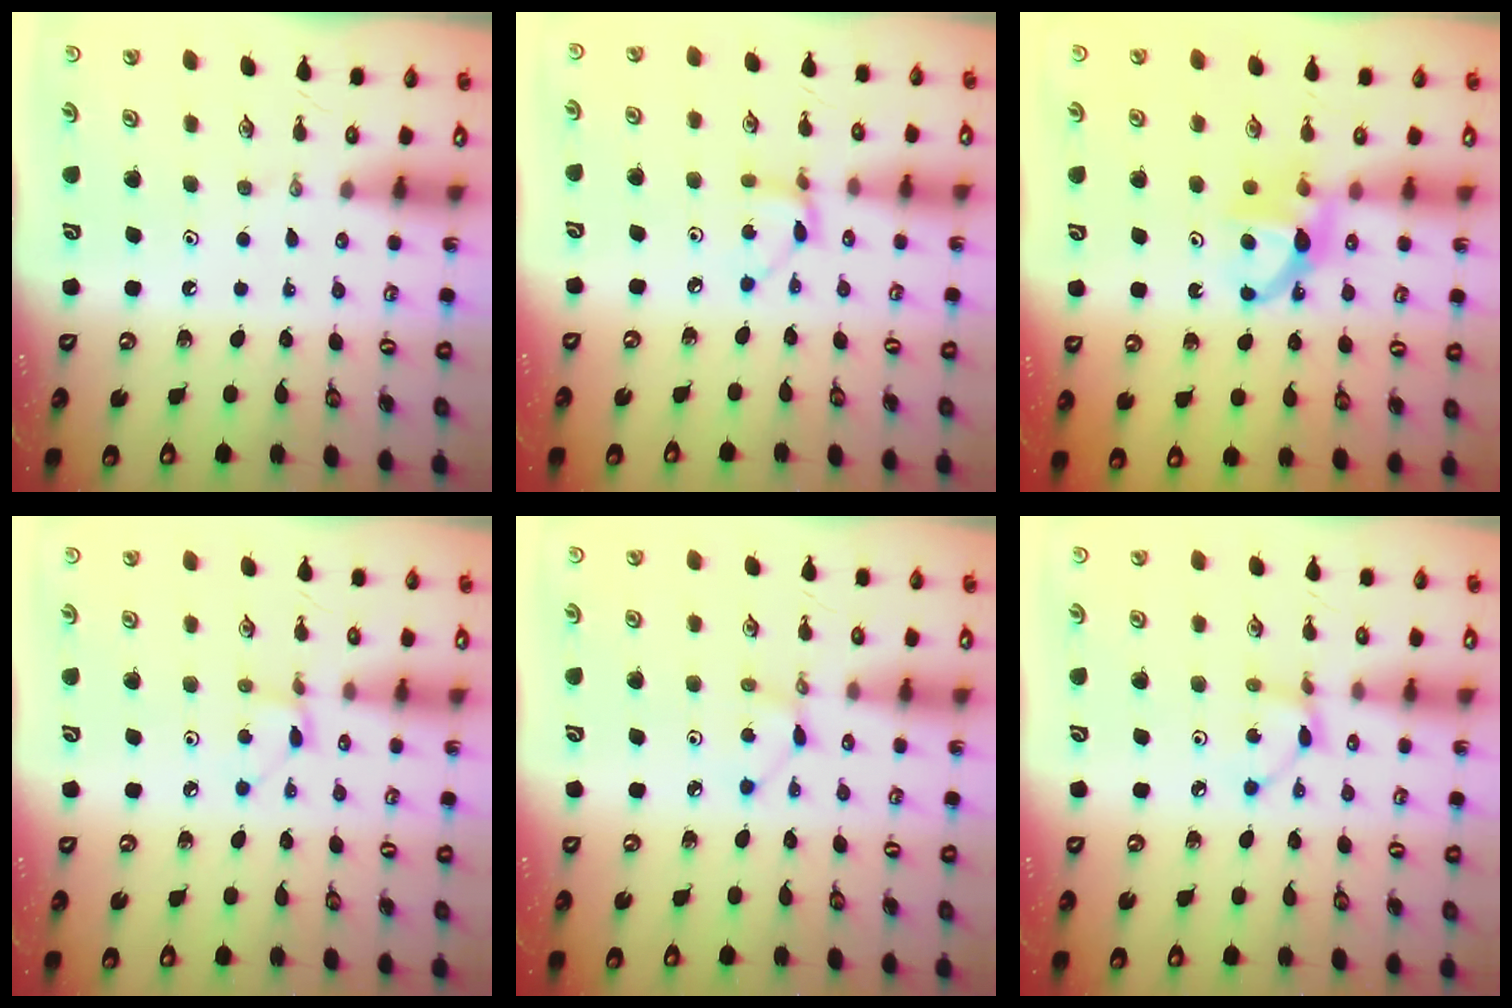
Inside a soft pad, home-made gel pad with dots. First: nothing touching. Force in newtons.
{"total": 4.3, "press": 4.3, "slide": 0.3}
{"total": 7.2, "press": 7.2, "slide": 0.2}
{"total": 2.5, "press": 2.5, "slide": 0.3}
{"total": 2.2, "press": 2.2, "slide": 0.1}
{"total": 2.8, "press": 2.8, "slide": 0.1}